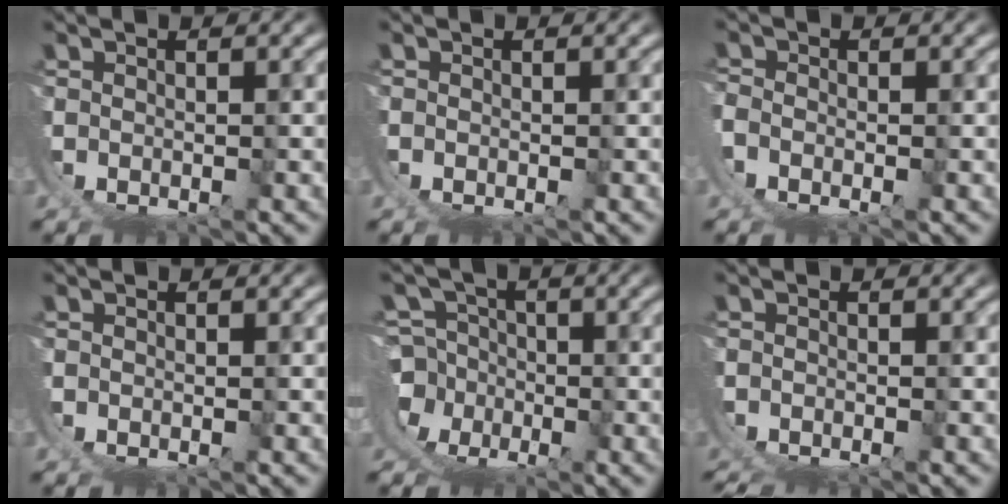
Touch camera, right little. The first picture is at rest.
{"total": 0.0}
{"total": 1.0, "force": [-0.7, -0.4, 0.6], "torque": [-0.005, -0.002, -0.015]}
{"total": 0.0}
{"total": 11.4, "force": [-2.2, 10.6, 3.5], "torque": [-0.110, -0.051, -0.039]}
{"total": 3.6, "force": [-2.4, 2.5, 0.9], "torque": [-0.028, -0.012, -0.039]}